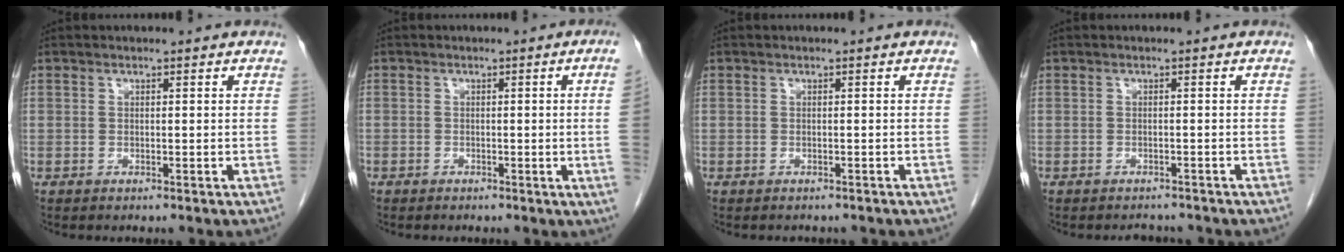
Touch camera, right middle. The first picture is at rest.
{"total": 3.6, "force": [-0.5, -1.3, 3.3], "torque": [-0.035, -0.003, -0.007]}
{"total": 2.7, "force": [-2.3, 1.0, 0.7], "torque": [-0.020, -0.005, -0.025]}
{"total": 2.3, "force": [-2.2, 0.7, 0.0], "torque": [-0.003, -0.006, -0.029]}